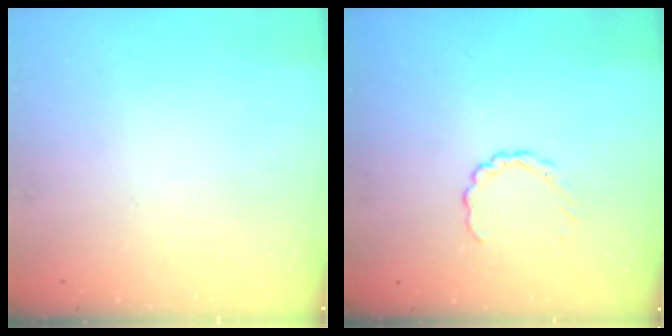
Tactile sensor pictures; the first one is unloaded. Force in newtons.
{"total": 2.8, "press": 2.7, "slide": 0.9}